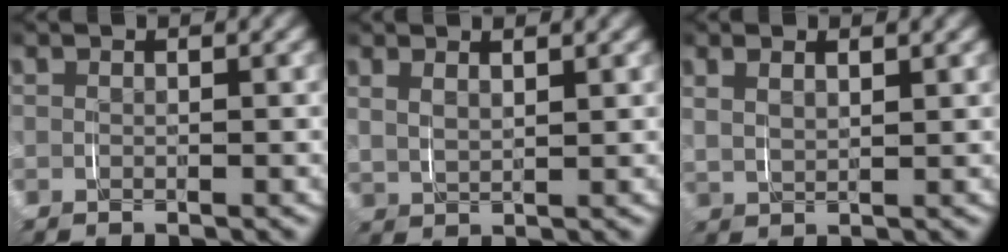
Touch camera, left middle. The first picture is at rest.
{"total": 2.1, "force": [1.5, 0.9, 1.2], "torque": [-0.034, -0.004, 0.034]}
{"total": 2.3, "force": [1.4, 1.1, 1.4], "torque": [-0.035, 0.001, 0.031]}